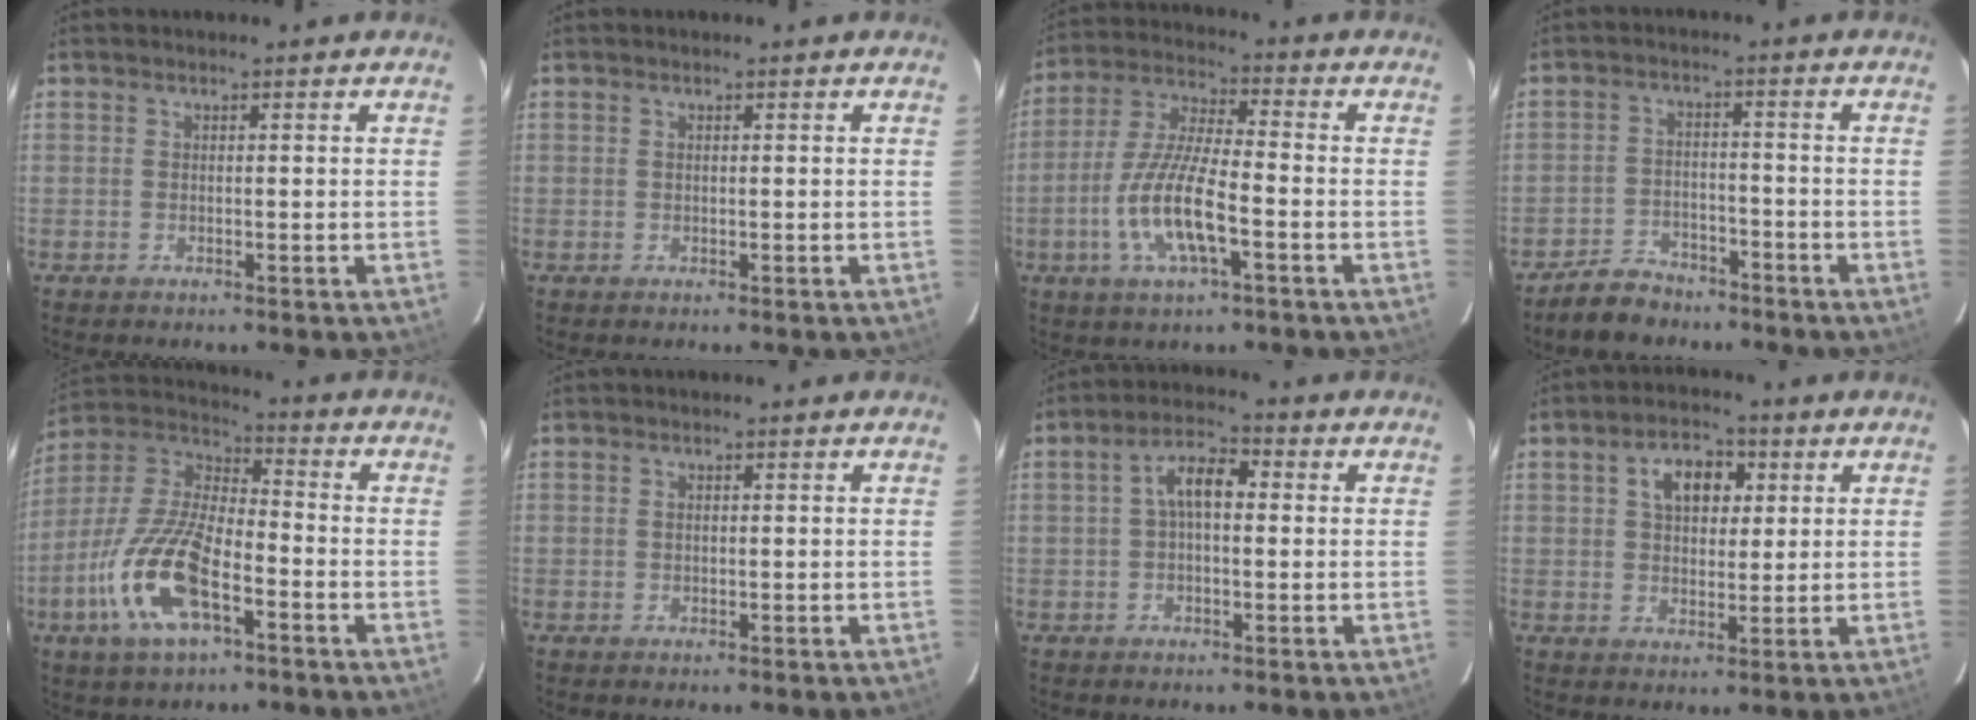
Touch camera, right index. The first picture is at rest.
{"total": 0.0}
{"total": 12.8, "force": [-4.4, 3.3, 11.5], "torque": [-0.243, -0.005, -0.085]}
{"total": 6.5, "force": [-5.3, 3.5, 1.4], "torque": [-0.051, 0.015, -0.083]}
{"total": 16.7, "force": [-7.2, 6.6, 13.6], "torque": [-0.292, -0.008, -0.143]}
{"total": 0.6, "force": [0.0, 0.5, 0.3], "torque": [-0.003, 0.002, 0.000]}
{"total": 5.9, "force": [0.5, 2.9, 5.2], "torque": [-0.098, 0.021, 0.008]}
{"total": 7.4, "force": [2.6, 4.7, 5.1], "torque": [-0.083, 0.026, 0.045]}